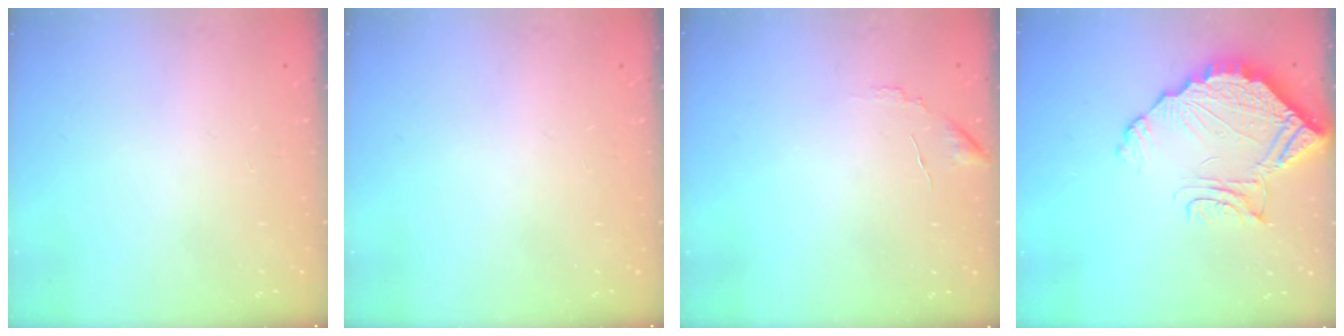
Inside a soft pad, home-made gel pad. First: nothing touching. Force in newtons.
{"total": 0.0}
{"total": 5.7, "press": 5.7, "slide": 0.3}
{"total": 15.9, "press": 15.8, "slide": 1.7}